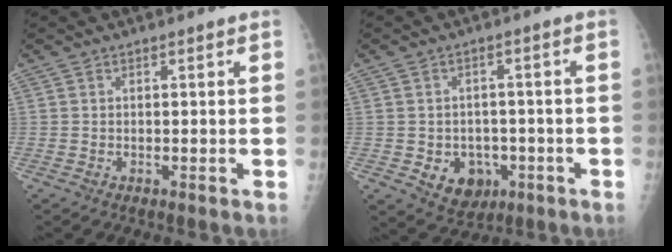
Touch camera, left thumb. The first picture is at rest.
{"total": 8.2, "force": [-2.8, 6.5, 4.1], "torque": [-0.031, 0.019, -0.029]}